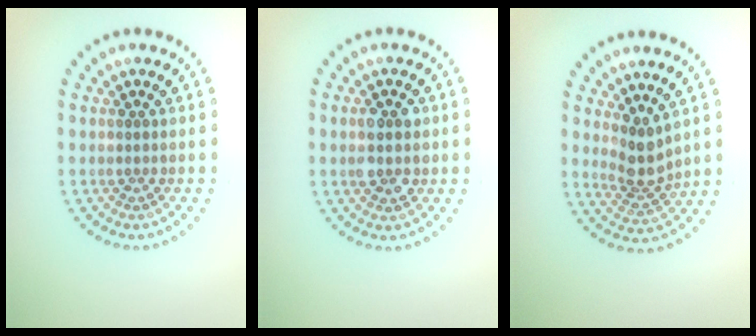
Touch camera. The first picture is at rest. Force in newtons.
{"total": 2.9, "press": 2.8, "slide": 0.3}
{"total": 2.7, "press": 2.0, "slide": 1.8}